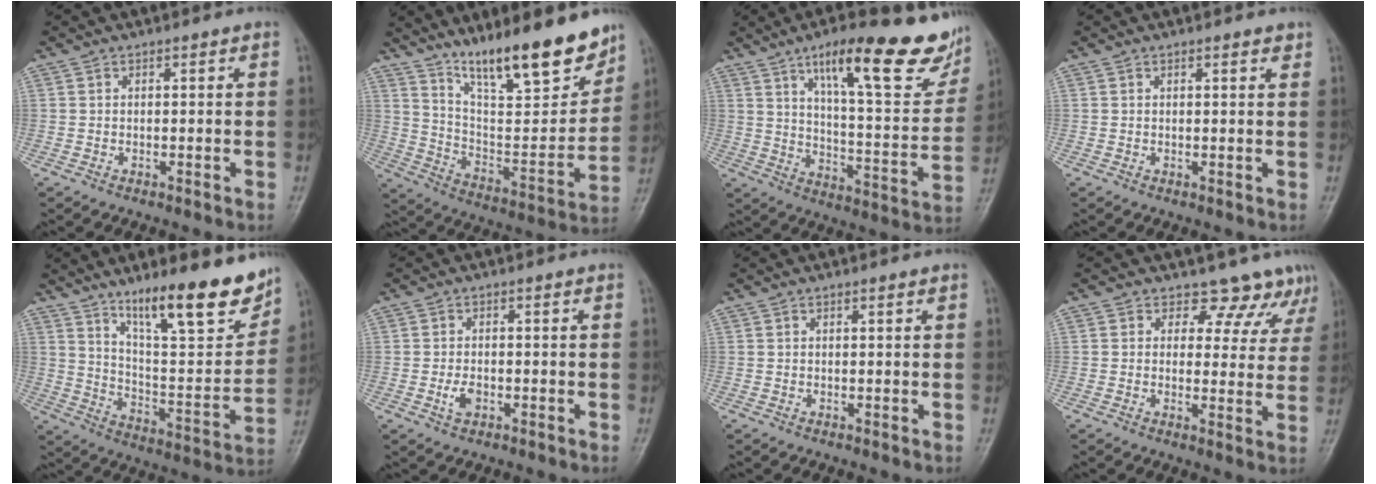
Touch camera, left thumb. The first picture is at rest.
{"total": 20.5, "force": [14.9, 4.7, 13.3], "torque": [-0.172, -0.080, 0.256]}
{"total": 24.8, "force": [15.0, 6.5, 18.6], "torque": [-0.222, -0.053, 0.225]}
{"total": 1.4, "force": [1.1, 0.4, 0.8], "torque": [-0.009, -0.005, 0.013]}
{"total": 20.1, "force": [13.7, 4.6, 13.9], "torque": [-0.172, -0.078, 0.225]}
{"total": 2.5, "force": [-0.7, 1.5, 1.8], "torque": [-0.033, 0.001, -0.013]}
{"total": 0.6, "force": [0.4, 0.0, 0.4], "torque": [-0.007, -0.002, 0.007]}
{"total": 8.4, "force": [6.9, 4.7, 0.8], "torque": [0.039, -0.034, 0.061]}